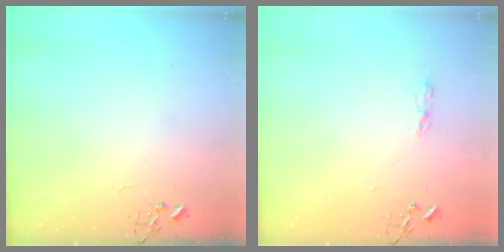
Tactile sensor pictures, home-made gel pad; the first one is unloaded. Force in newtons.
{"total": 3.1, "press": 3.1, "slide": 0.6}